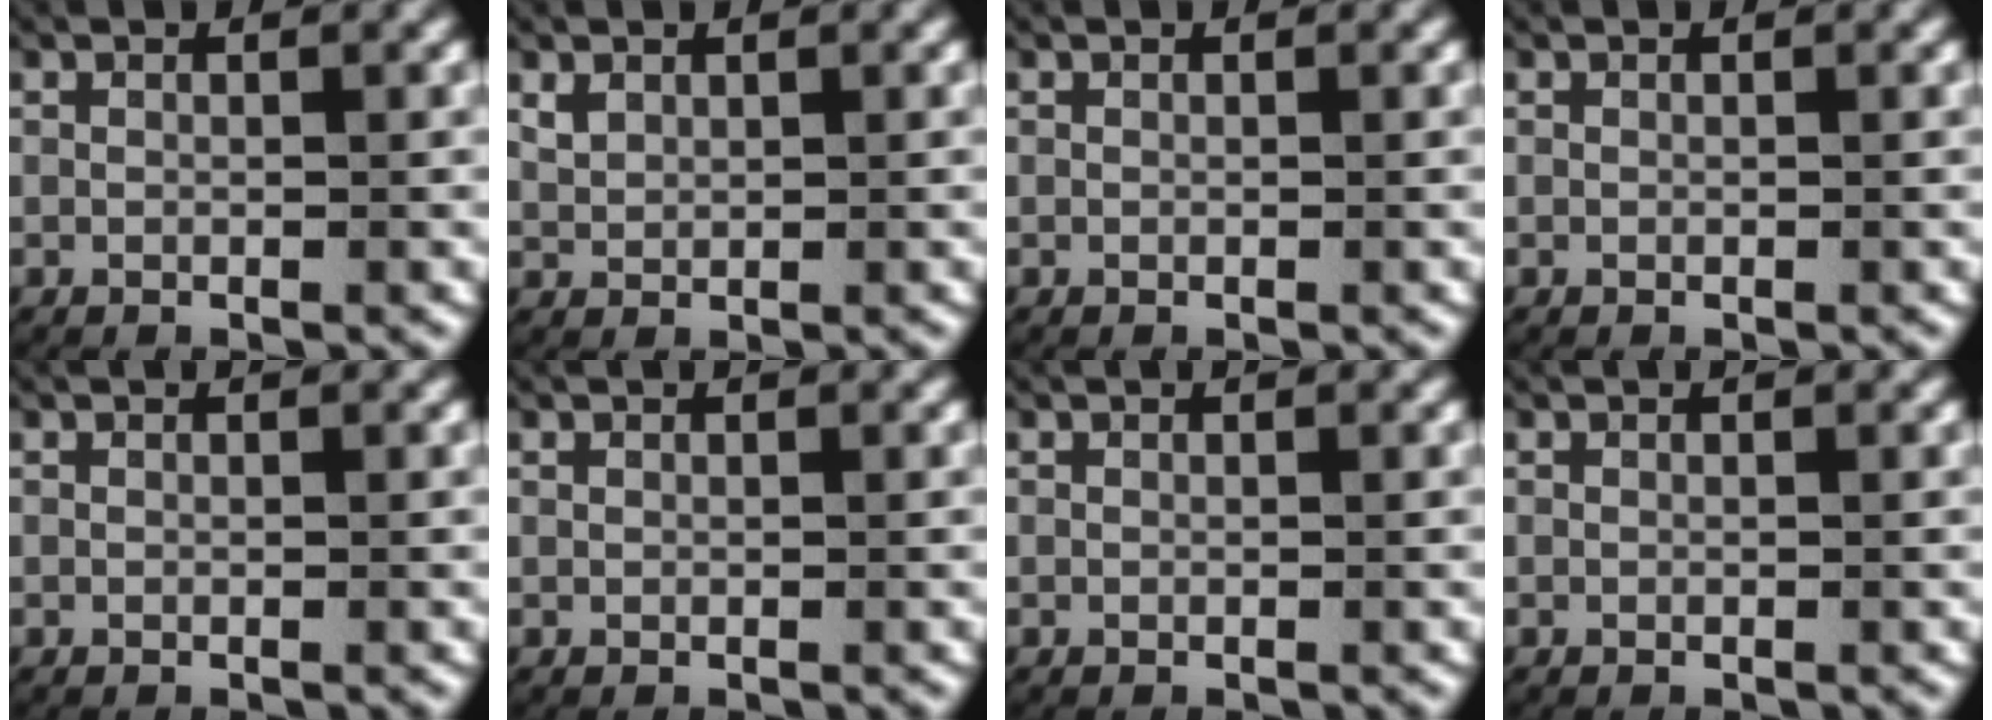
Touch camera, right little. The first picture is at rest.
{"total": 1.2, "force": [0.6, 0.8, 0.5], "torque": [-0.019, -0.004, 0.021]}
{"total": 0.0}
{"total": 0.0}
{"total": 0.0}
{"total": 0.0}
{"total": 0.0}
{"total": 0.0}